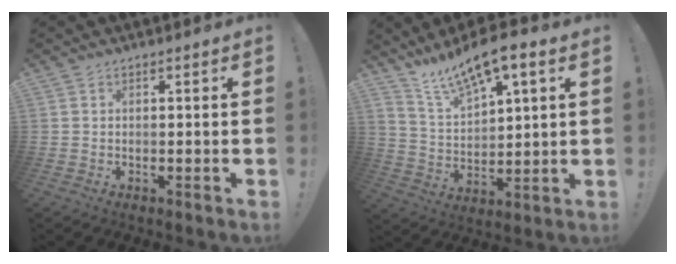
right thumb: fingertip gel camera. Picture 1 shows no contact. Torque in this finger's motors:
{"motor_torque": [0.65, 0.67, 0.20, 0.20, 0.05]}